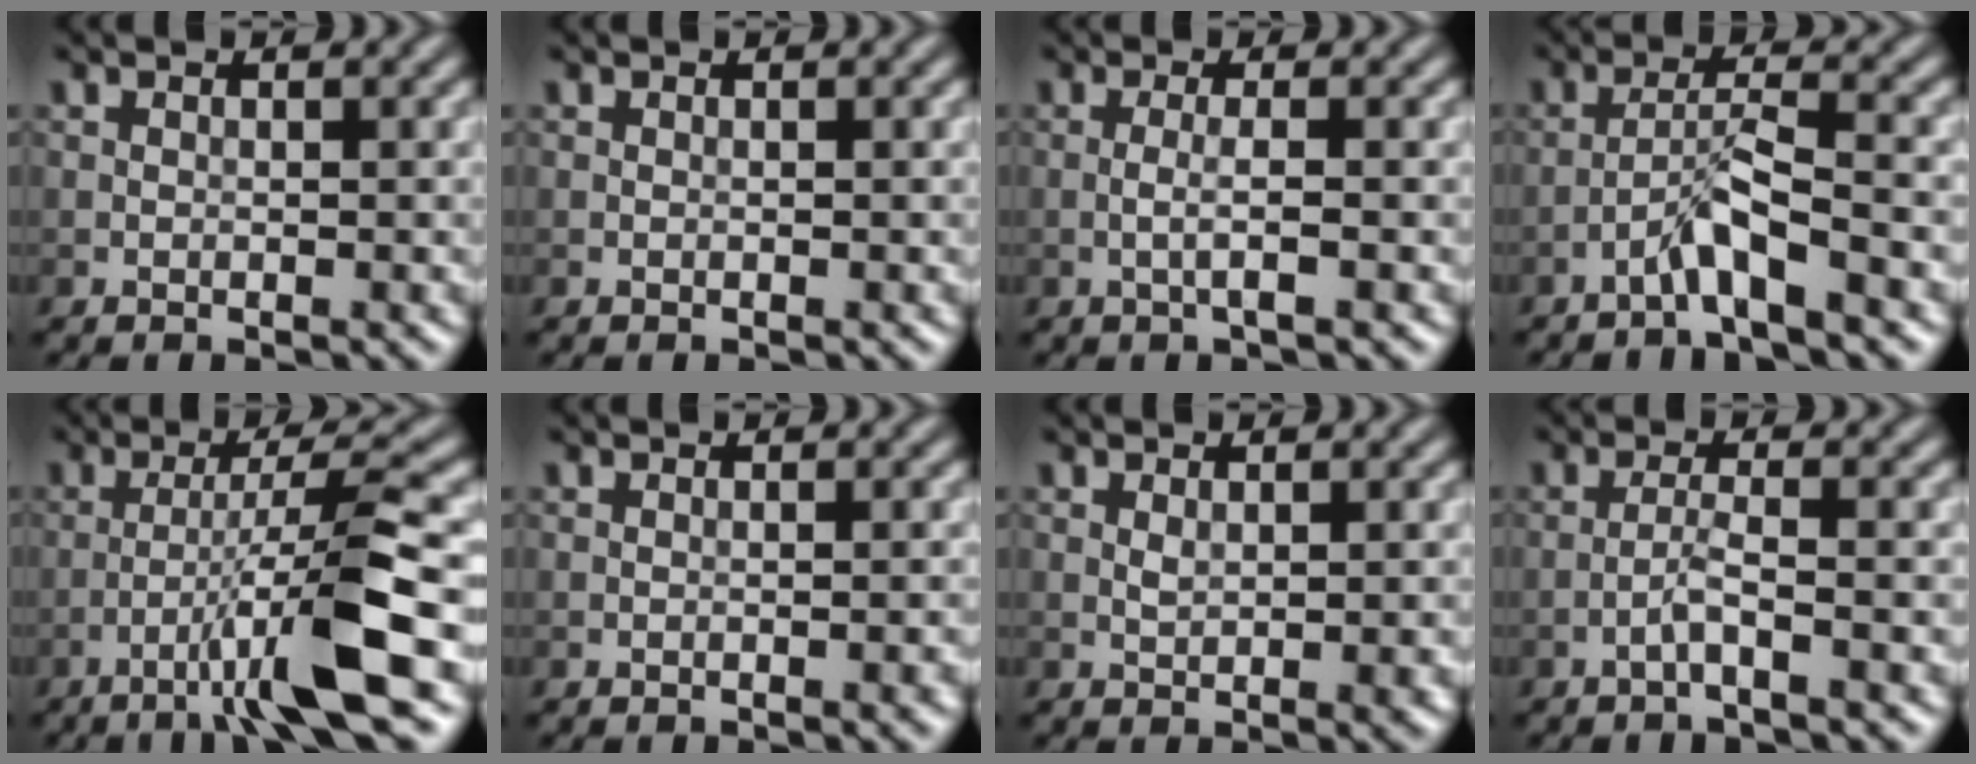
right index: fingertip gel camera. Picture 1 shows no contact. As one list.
[{"total": 0.0}, {"total": 1.6, "force": [-0.3, 0.2, 1.6], "torque": [-0.030, 0.001, -0.010]}, {"total": 3.0, "force": [-2.0, -0.1, 2.3], "torque": [-0.045, 0.016, -0.043]}, {"total": 7.1, "force": [-3.1, 0.1, 6.4], "torque": [-0.104, 0.020, -0.059]}, {"total": 1.2, "force": [-0.4, 0.3, 1.1], "torque": [-0.012, 0.000, -0.008]}, {"total": 1.5, "force": [0.1, 0.5, 1.4], "torque": [-0.024, 0.000, 0.003]}, {"total": 2.0, "force": [-1.1, 0.0, 1.7], "torque": [-0.032, 0.010, -0.027]}]